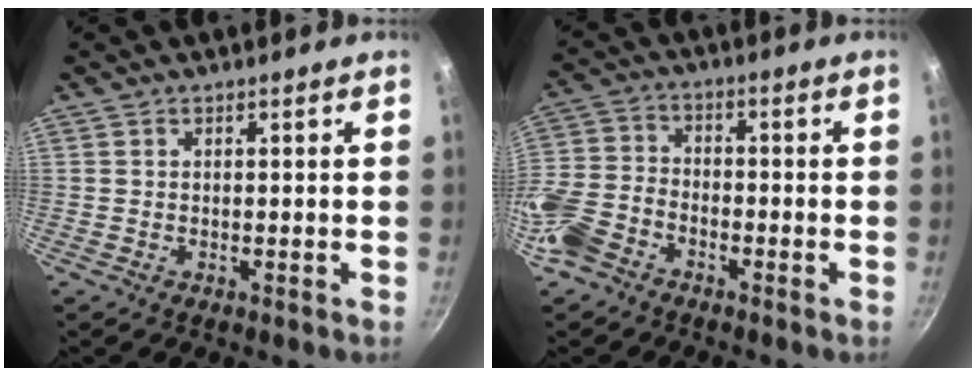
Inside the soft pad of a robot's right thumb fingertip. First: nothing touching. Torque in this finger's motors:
{"motor_torque": [-0.11, 0.03, 0.68, -0.20, 0.17]}